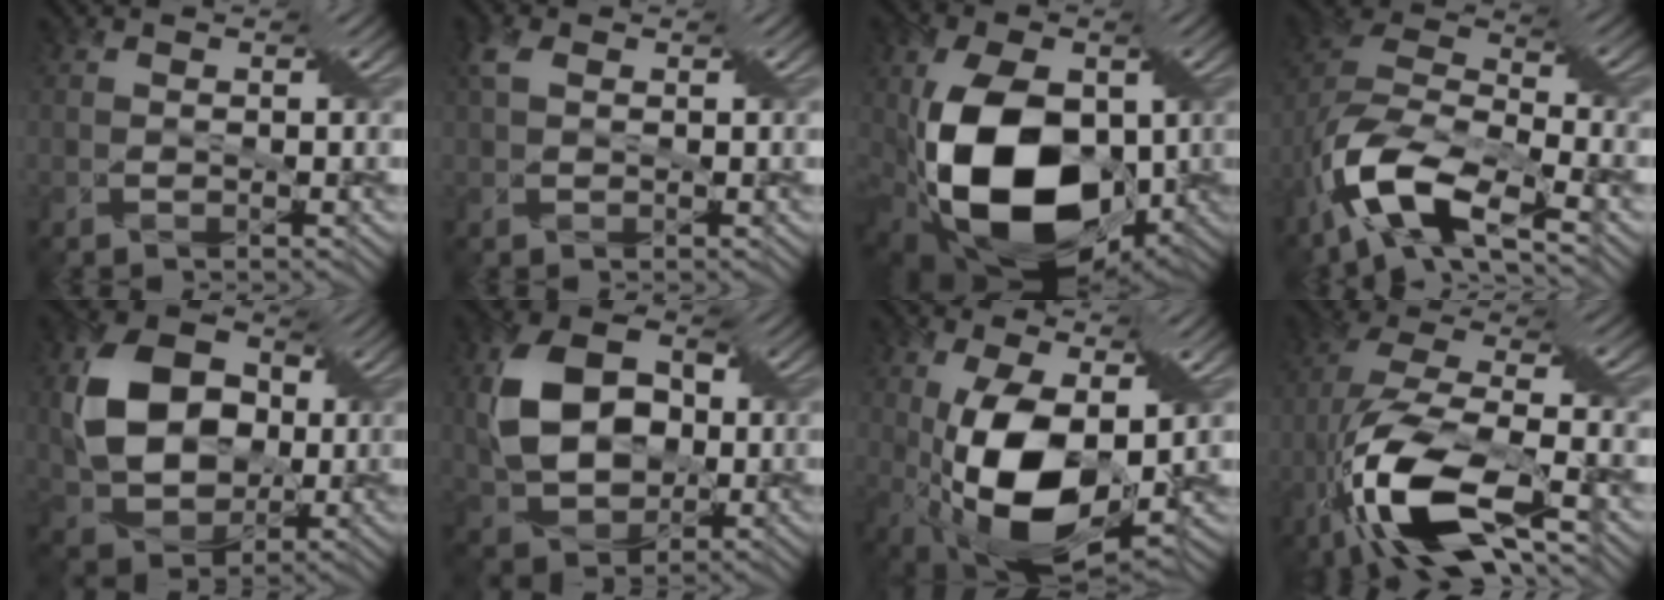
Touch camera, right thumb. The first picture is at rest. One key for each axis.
{"total": 3.5, "fx": 1.1, "fy": 2.0, "fz": 2.6, "tx": -0.071, "ty": 0.003, "tz": 0.014}
{"total": 16.9, "fx": -1.6, "fy": 10.9, "fz": 12.9, "tx": -0.264, "ty": -0.036, "tz": -0.022}
{"total": 12.4, "fx": -7.1, "fy": 4.4, "fz": 9.2, "tx": -0.205, "ty": -0.010, "tz": -0.147}
{"total": 11.5, "fx": 1.4, "fy": 8.4, "fz": 7.7, "tx": -0.173, "ty": -0.002, "tz": 0.030}
{"total": 10.4, "fx": 1.1, "fy": 7.2, "fz": 7.4, "tx": -0.168, "ty": 0.005, "tz": 0.026}
{"total": 13.5, "fx": -0.7, "fy": 6.2, "fz": 11.9, "tx": -0.251, "ty": -0.021, "tz": -0.012}
{"total": 14.4, "fx": -6.8, "fy": 4.2, "fz": 12.0, "tx": -0.270, "ty": -0.004, "tz": -0.133}